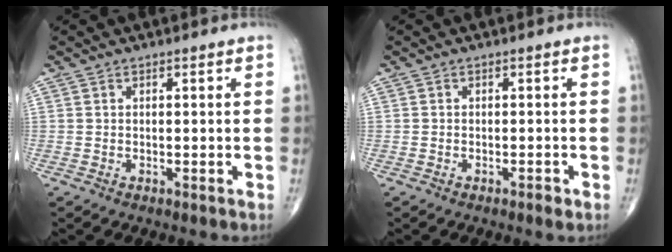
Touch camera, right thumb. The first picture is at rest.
{"total": 1.1, "force": [-0.7, 0.4, 0.8], "torque": [-0.013, 0.000, -0.012]}